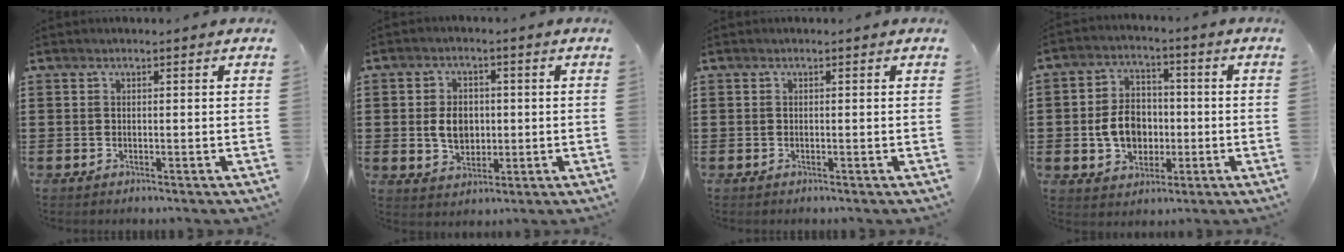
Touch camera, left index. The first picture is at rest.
{"total": 5.1, "force": [-0.1, 3.6, 3.5], "torque": [-0.074, 0.005, -0.008]}
{"total": 0.0}
{"total": 7.4, "force": [-1.1, 5.9, 4.3], "torque": [-0.095, 0.003, -0.027]}